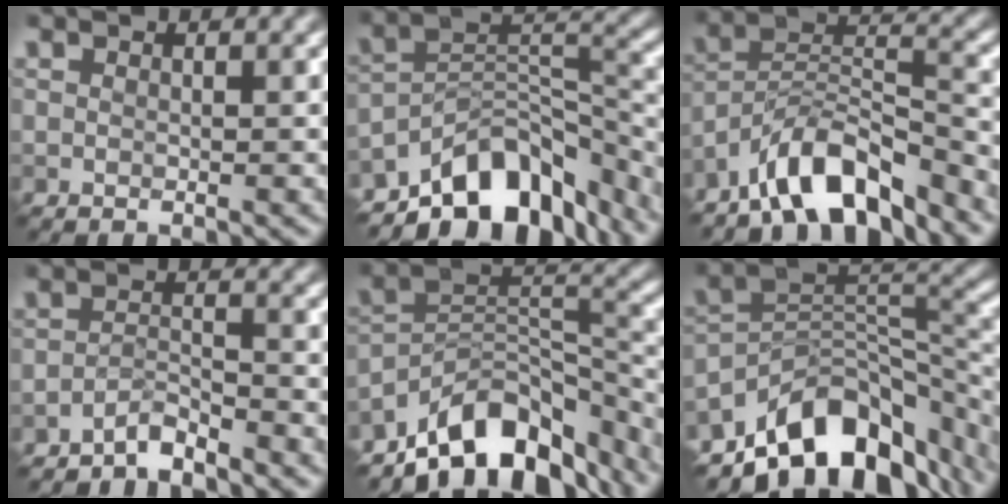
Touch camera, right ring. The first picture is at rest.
{"total": 10.9, "force": [-7.9, 5.1, 5.7], "torque": [-0.082, 0.003, -0.147]}
{"total": 8.0, "force": [-6.4, 2.4, 4.1], "torque": [-0.059, 0.008, -0.120]}
{"total": 2.4, "force": [-2.3, 0.3, 0.7], "torque": [-0.010, 0.008, -0.048]}
{"total": 11.5, "force": [-8.5, 5.1, 5.9], "torque": [-0.086, 0.006, -0.156]}
{"total": 12.2, "force": [-7.4, 6.6, 7.1], "torque": [-0.111, 0.008, -0.133]}